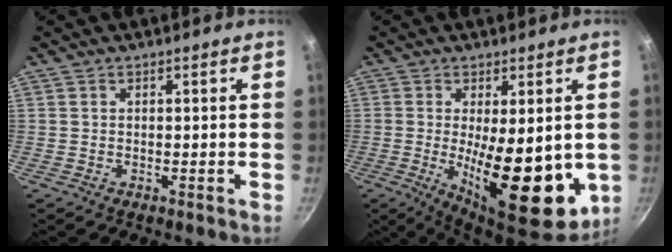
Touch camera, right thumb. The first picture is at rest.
{"total": 18.3, "force": [-2.1, 7.1, 16.7], "torque": [-0.224, -0.021, -0.016]}